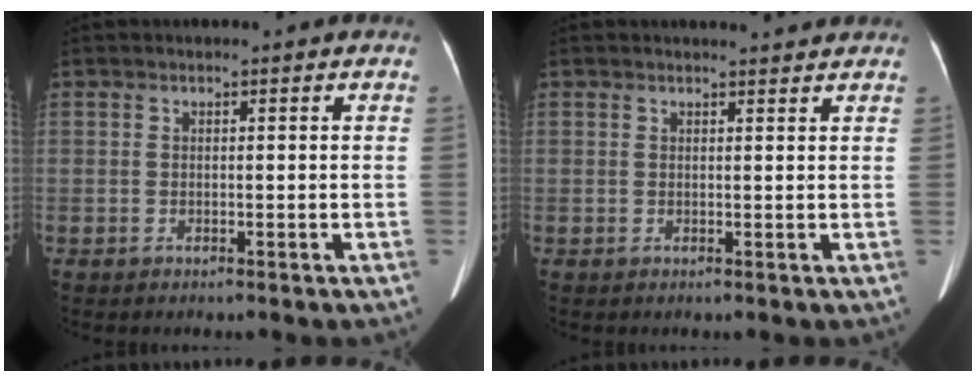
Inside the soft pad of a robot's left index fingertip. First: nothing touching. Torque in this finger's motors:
{"motor_torque": [0.00, -0.29, -0.04, 0.00]}